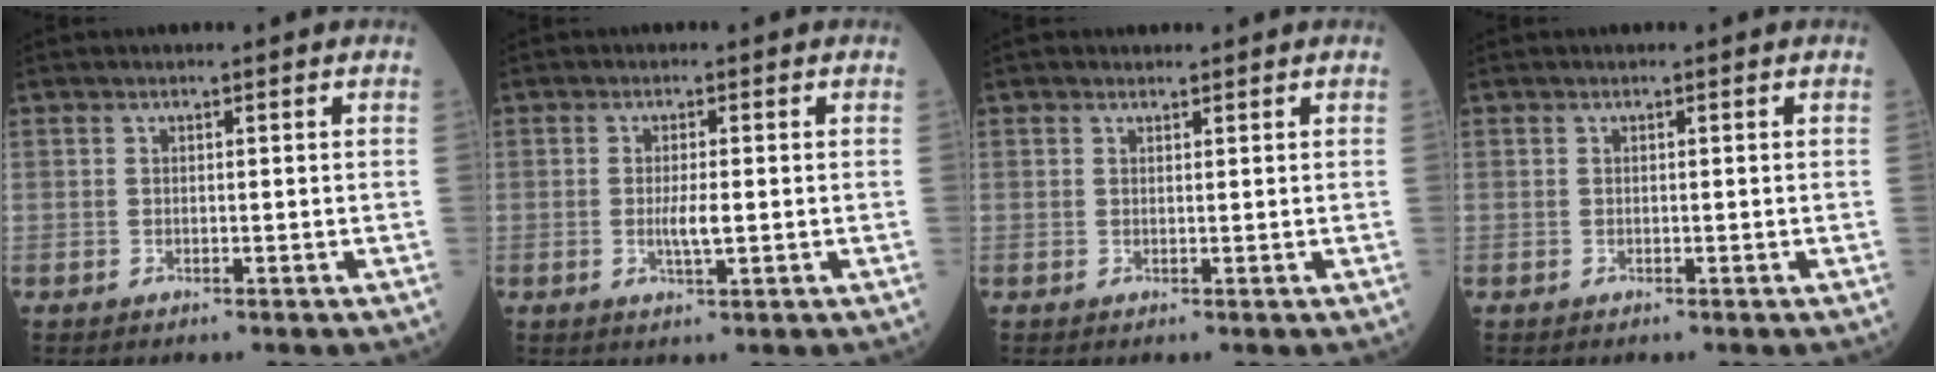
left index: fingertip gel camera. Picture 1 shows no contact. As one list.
[{"total": 2.6, "force": [-0.2, 0.3, 2.6], "torque": [-0.054, -0.005, -0.002]}, {"total": 0.8, "force": [0.8, 0.3, 0.0], "torque": [-0.009, -0.001, 0.012]}, {"total": 0.0}]